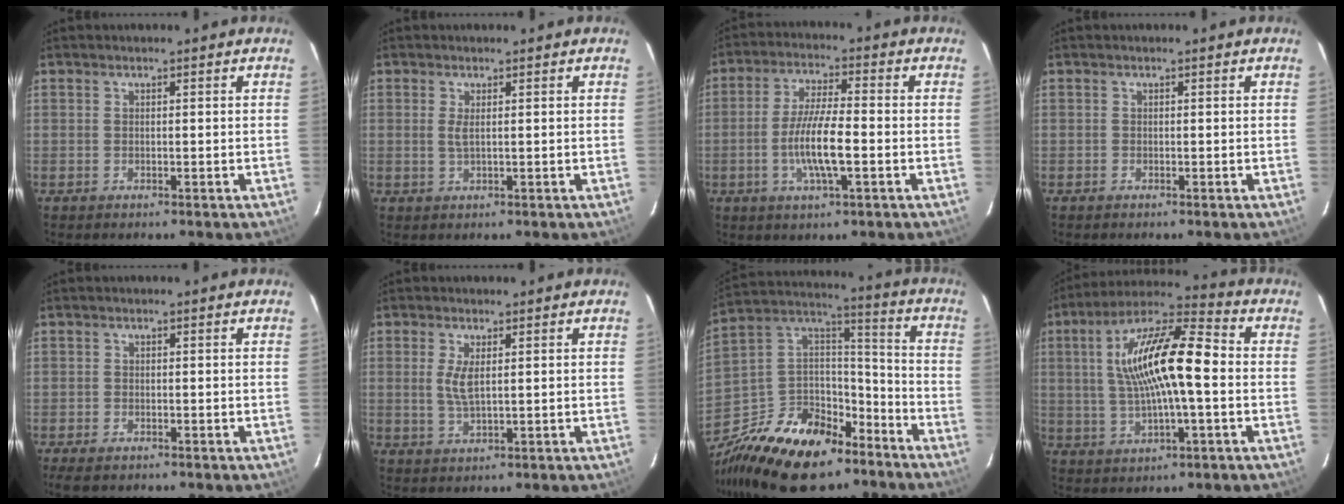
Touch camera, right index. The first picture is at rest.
{"total": 2.0, "force": [0.4, 0.3, 2.0], "torque": [-0.040, -0.003, 0.006]}
{"total": 9.1, "force": [-2.4, 1.6, 8.6], "torque": [-0.169, -0.004, -0.046]}
{"total": 0.0}
{"total": 3.4, "force": [-2.5, 1.3, 1.8], "torque": [-0.043, -0.012, -0.047]}
{"total": 3.7, "force": [0.7, 1.2, 3.4], "torque": [-0.069, -0.005, 0.014]}
{"total": 24.9, "force": [-15.6, 14.3, 13.1], "torque": [-0.289, 0.041, -0.246]}
{"total": 16.3, "force": [0.8, 4.3, 15.7], "torque": [-0.290, 0.019, 0.008]}